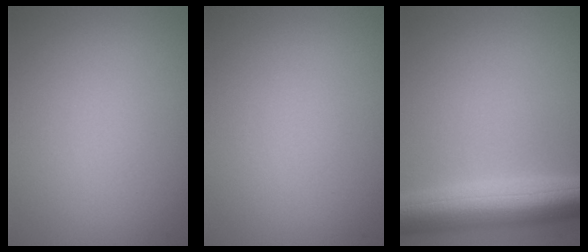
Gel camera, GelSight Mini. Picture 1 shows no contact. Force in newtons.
{"total": 0.0}
{"total": 7.7, "press": 7.7, "slide": 0.3}